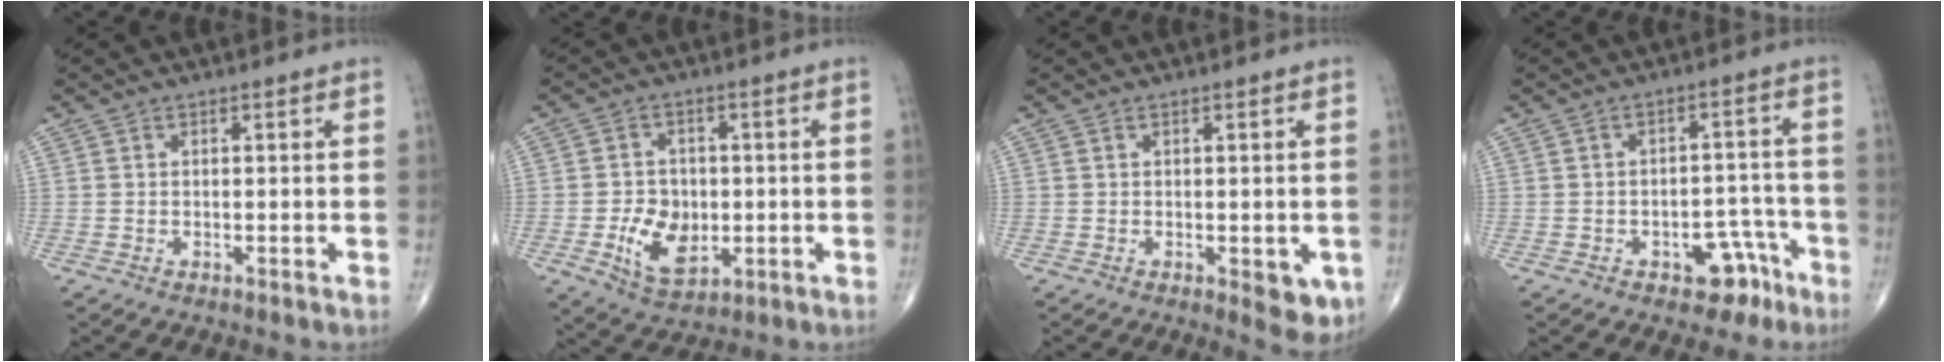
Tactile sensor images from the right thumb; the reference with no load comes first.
{"total": 8.9, "force": [-1.7, 6.4, 6.0], "torque": [-0.073, -0.002, -0.021]}
{"total": 5.7, "force": [-1.3, 2.3, 5.0], "torque": [-0.041, -0.008, -0.010]}
{"total": 7.2, "force": [-4.2, 4.2, 4.1], "torque": [-0.019, 0.042, -0.053]}